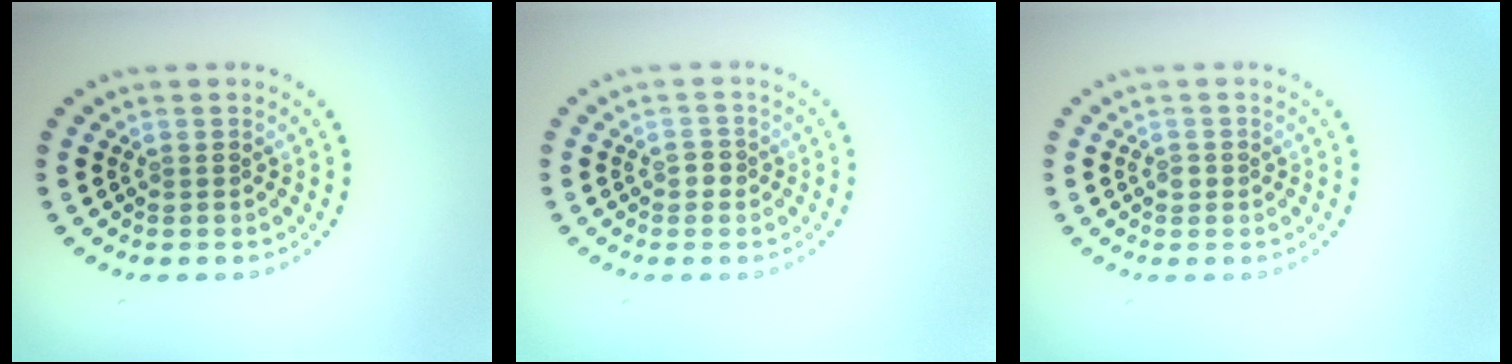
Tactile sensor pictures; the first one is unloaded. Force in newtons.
{"total": 1.0, "press": 1.0, "slide": 0.3}
{"total": 0.8, "press": 0.7, "slide": 0.3}